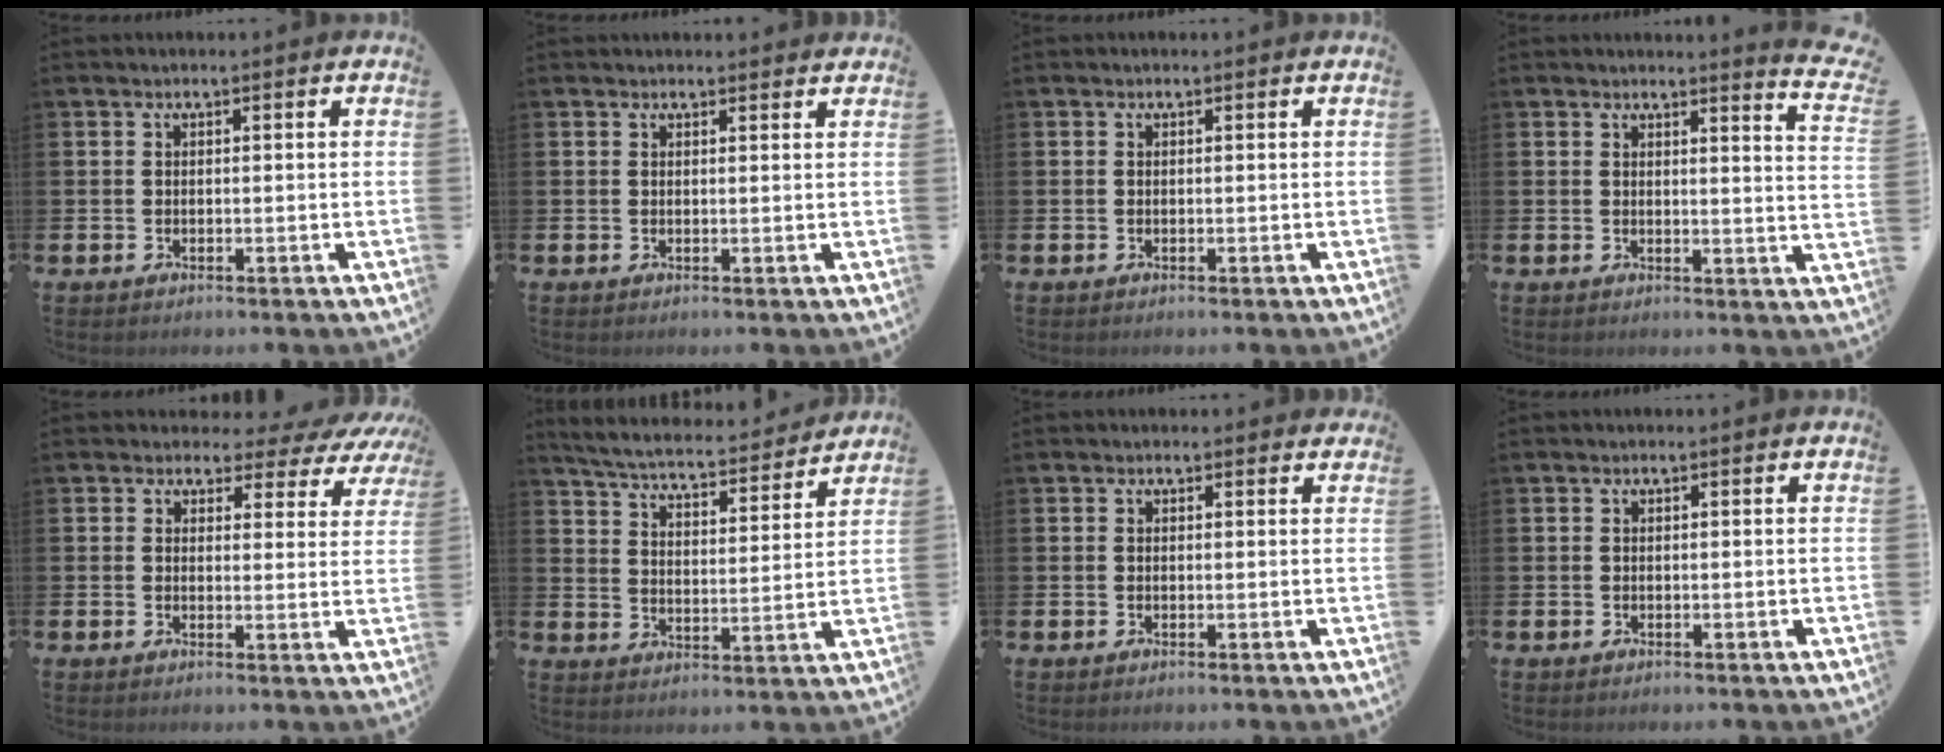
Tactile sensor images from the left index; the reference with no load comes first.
{"total": 1.0, "force": [0.9, 0.3, 0.1], "torque": [0.006, -0.001, 0.015]}
{"total": 0.0}
{"total": 3.1, "force": [2.9, -0.1, 0.9], "torque": [-0.010, -0.031, 0.045]}
{"total": 2.9, "force": [2.1, 1.9, 0.7], "torque": [-0.016, -0.022, 0.028]}
{"total": 5.4, "force": [5.2, 0.5, 1.2], "torque": [-0.052, -0.043, 0.087]}
{"total": 0.6, "force": [0.4, 0.4, 0.1], "torque": [0.007, 0.002, 0.003]}
{"total": 0.0}